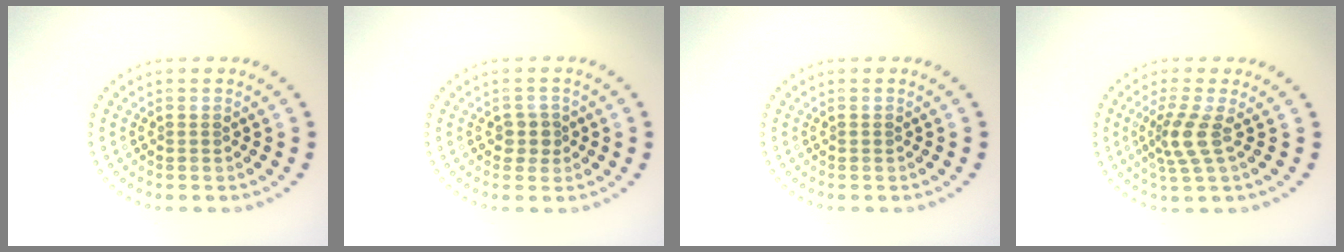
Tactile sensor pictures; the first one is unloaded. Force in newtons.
{"total": 1.6, "press": 1.3, "slide": 0.9}
{"total": 0.0}
{"total": 2.9, "press": 2.0, "slide": 2.0}